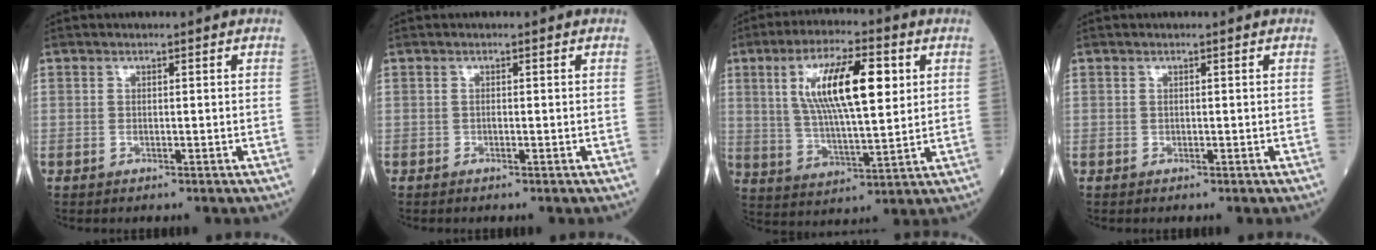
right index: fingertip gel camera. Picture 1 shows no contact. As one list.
[{"total": 0.0}, {"total": 14.4, "force": [4.1, 3.4, 13.4], "torque": [-0.251, 0.013, 0.074]}, {"total": 0.0}]